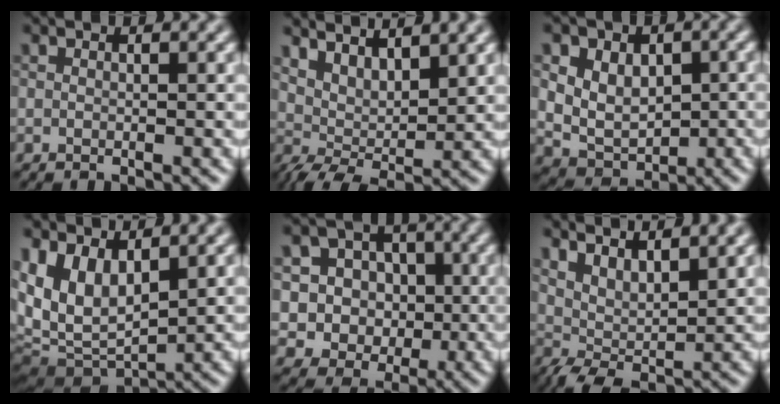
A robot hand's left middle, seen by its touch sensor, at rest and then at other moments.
{"total": 4.1, "force": [2.9, 1.2, 2.7], "torque": [-0.050, -0.005, 0.059]}
{"total": 6.4, "force": [1.5, 5.0, 3.6], "torque": [-0.058, 0.013, 0.019]}
{"total": 9.0, "force": [1.4, 5.4, 7.0], "torque": [-0.144, -0.009, 0.030]}
{"total": 6.7, "force": [0.8, 6.0, 2.7], "torque": [-0.034, 0.015, -0.005]}
{"total": 4.0, "force": [2.8, 1.1, 2.6], "torque": [-0.047, -0.004, 0.057]}